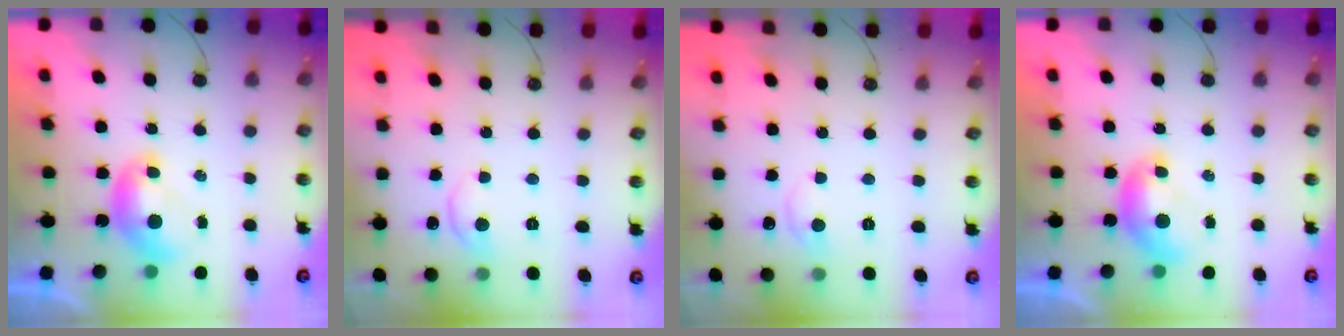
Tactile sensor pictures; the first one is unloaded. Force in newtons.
{"total": 2.4, "press": 2.3, "slide": 0.6}
{"total": 0.6, "press": 0.1, "slide": 0.6}
{"total": 0.0}